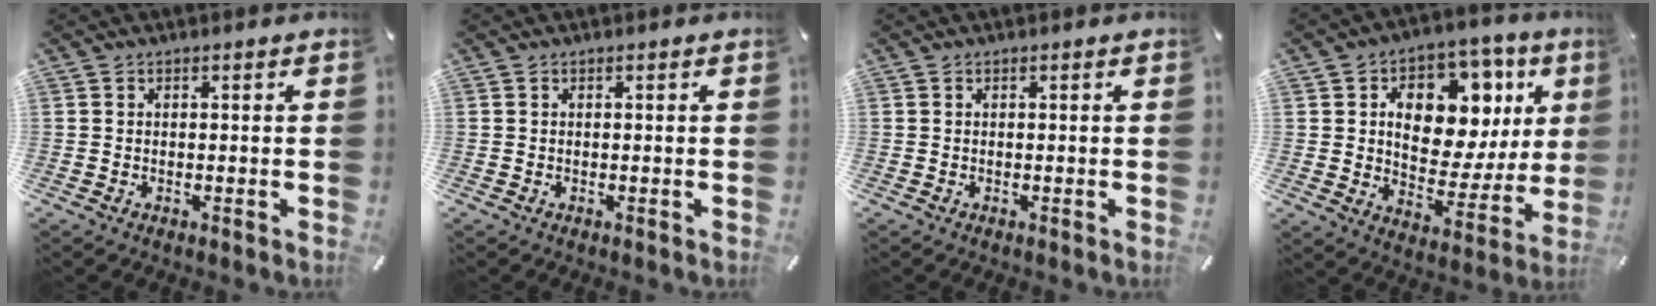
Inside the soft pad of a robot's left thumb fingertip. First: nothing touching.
{"total": 0.0}
{"total": 0.0}
{"total": 17.0, "force": [6.9, 11.0, 10.9], "torque": [-0.155, -0.044, 0.121]}